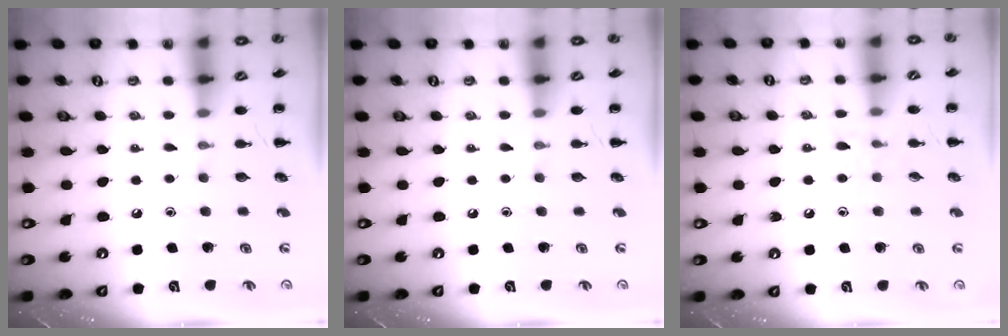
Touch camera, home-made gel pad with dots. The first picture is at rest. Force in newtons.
{"total": 0.0}
{"total": 6.0, "press": 5.9, "slide": 1.2}